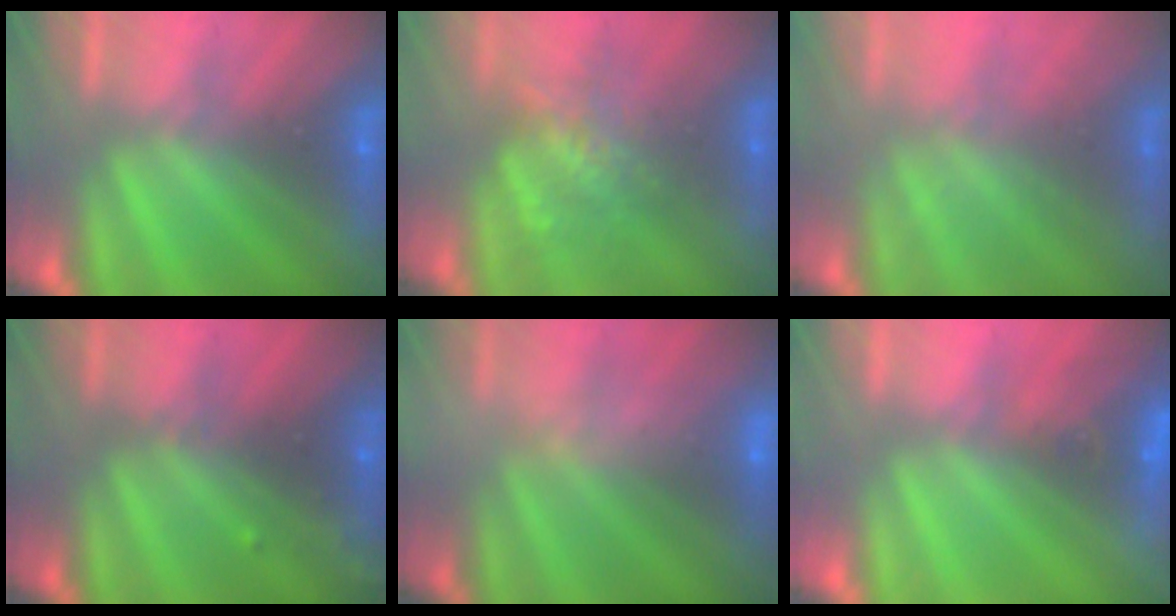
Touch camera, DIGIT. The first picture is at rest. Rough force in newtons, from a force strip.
{"total": 10.0}
{"total": 1.8}
{"total": 2.9}
{"total": 2.6}
{"total": 2.6}